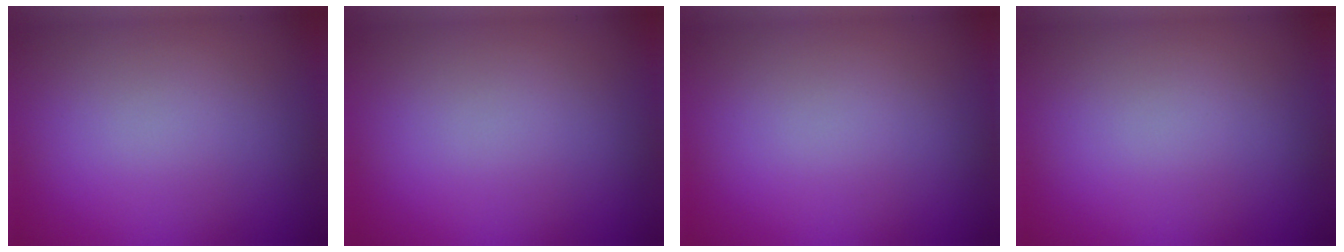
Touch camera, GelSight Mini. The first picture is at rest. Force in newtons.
{"total": 0.0}
{"total": 0.0}
{"total": 0.0}